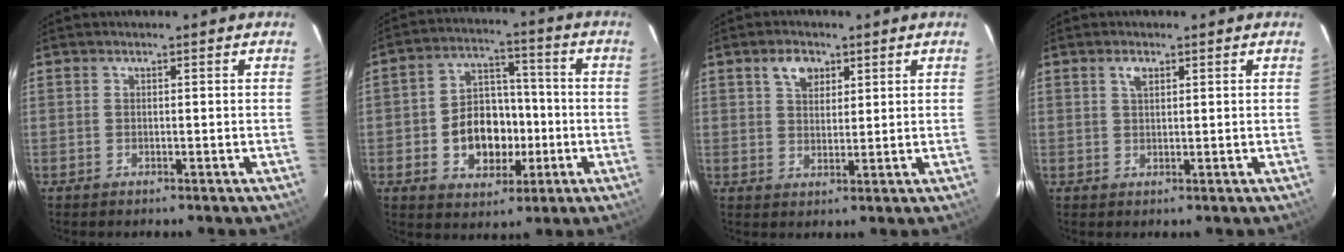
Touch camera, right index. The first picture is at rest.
{"total": 11.8, "force": [-2.5, 8.9, 7.4], "torque": [-0.152, 0.024, -0.025]}
{"total": 4.6, "force": [2.5, 2.9, 2.6], "torque": [-0.039, 0.011, 0.046]}
{"total": 1.7, "force": [0.8, 0.9, 1.3], "torque": [-0.026, 0.005, 0.015]}